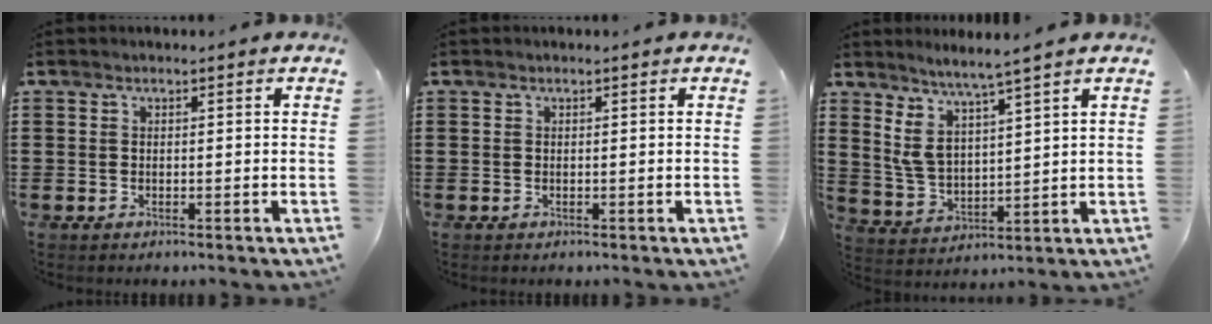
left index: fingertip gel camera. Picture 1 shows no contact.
{"total": 0.0}
{"total": 6.0, "force": [4.3, 1.1, 4.1], "torque": [-0.099, -0.022, 0.072]}